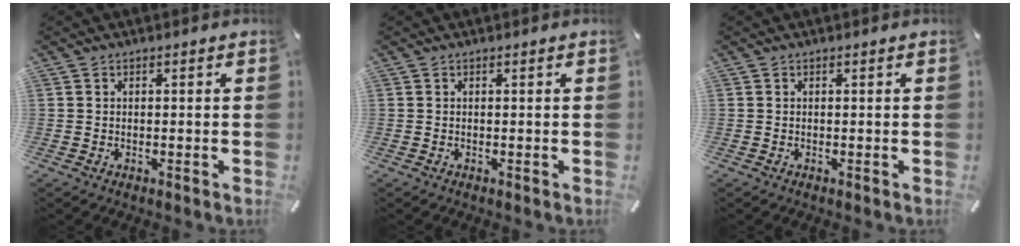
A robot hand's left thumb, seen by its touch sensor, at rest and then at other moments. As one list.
[{"total": 0.0}, {"total": 0.0}]